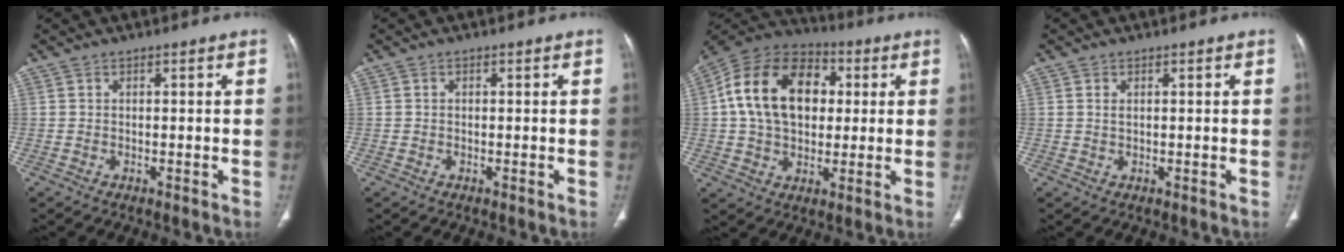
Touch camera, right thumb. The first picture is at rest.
{"total": 0.0}
{"total": 19.5, "force": [3.1, 13.5, 13.8], "torque": [-0.228, 0.016, 0.047]}
{"total": 1.0, "force": [0.4, 0.5, 0.7], "torque": [-0.016, -0.002, 0.010]}